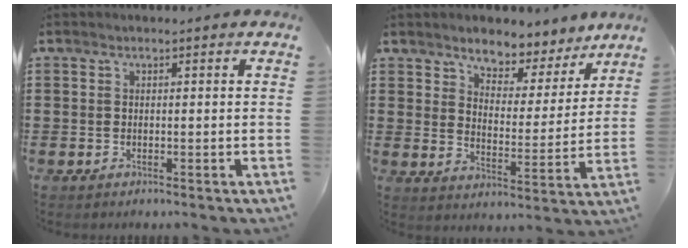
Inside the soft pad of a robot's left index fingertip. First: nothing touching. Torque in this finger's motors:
{"motor_torque": [1.41, -0.73, 0.27, 0.09]}